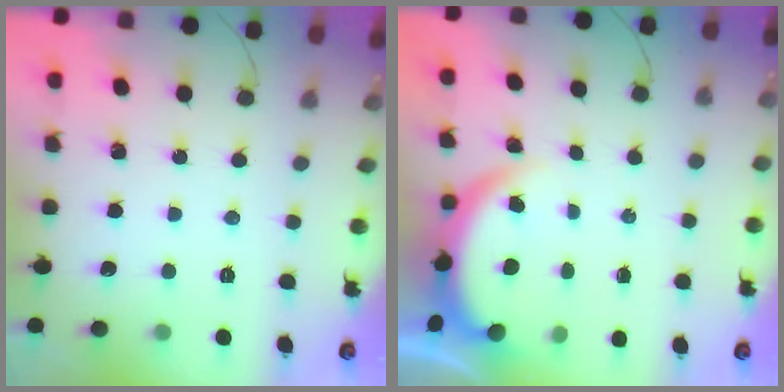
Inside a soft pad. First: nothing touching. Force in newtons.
{"total": 3.7, "press": 3.7, "slide": 0.2}